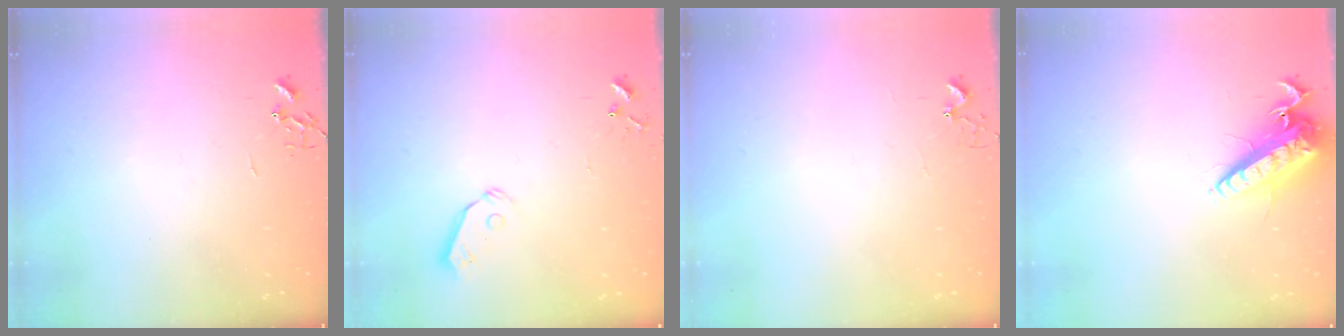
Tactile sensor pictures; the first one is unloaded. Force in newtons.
{"total": 6.4, "press": 6.4, "slide": 0.6}
{"total": 2.7, "press": 2.7, "slide": 0.2}
{"total": 15.9, "press": 15.5, "slide": 3.3}